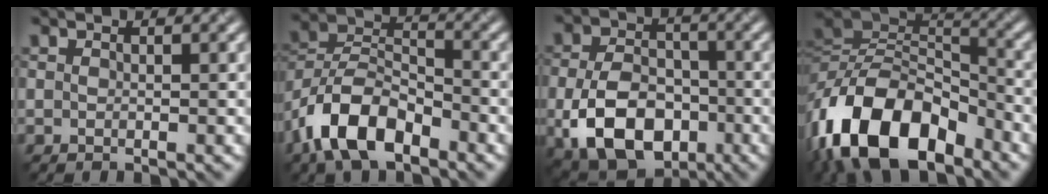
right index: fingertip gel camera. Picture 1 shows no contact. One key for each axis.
{"total": 8.3, "fx": -5.0, "fy": 4.1, "fz": 5.1, "tx": -0.090, "ty": 0.013, "tz": -0.104}
{"total": 9.4, "fx": -3.1, "fy": 6.3, "fz": 6.2, "tx": -0.127, "ty": -0.010, "tz": -0.055}
{"total": 13.8, "fx": -6.7, "fy": 7.5, "fz": 9.4, "tx": -0.177, "ty": 0.015, "tz": -0.135}